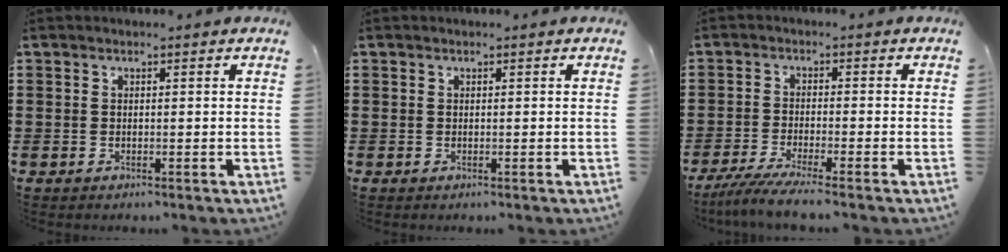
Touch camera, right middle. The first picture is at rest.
{"total": 0.0}
{"total": 4.0, "force": [-3.4, -0.4, 2.0], "torque": [-0.054, -0.018, -0.071]}